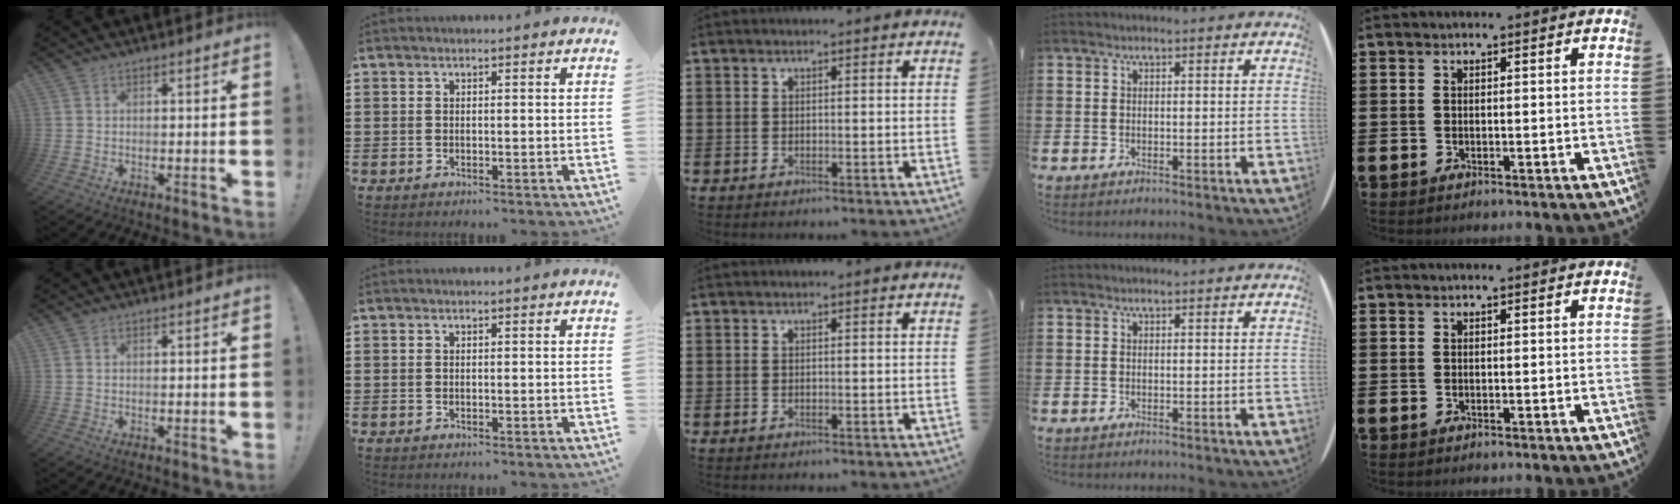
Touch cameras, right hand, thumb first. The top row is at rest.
{}